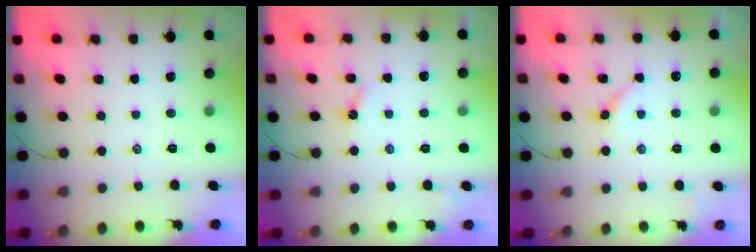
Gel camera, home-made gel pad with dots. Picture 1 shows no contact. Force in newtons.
{"total": 2.6, "press": 2.6, "slide": 0.3}
{"total": 4.8, "press": 4.7, "slide": 0.3}